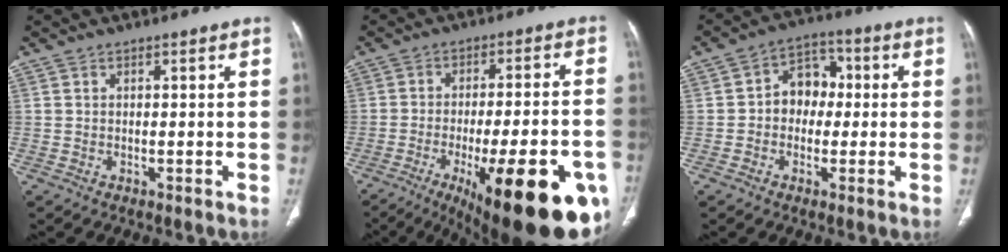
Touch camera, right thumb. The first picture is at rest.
{"total": 27.8, "force": [-12.1, 8.5, 23.6], "torque": [-0.262, 0.029, -0.161]}
{"total": 8.1, "force": [0.1, 6.4, 4.9], "torque": [-0.038, 0.026, -0.010]}